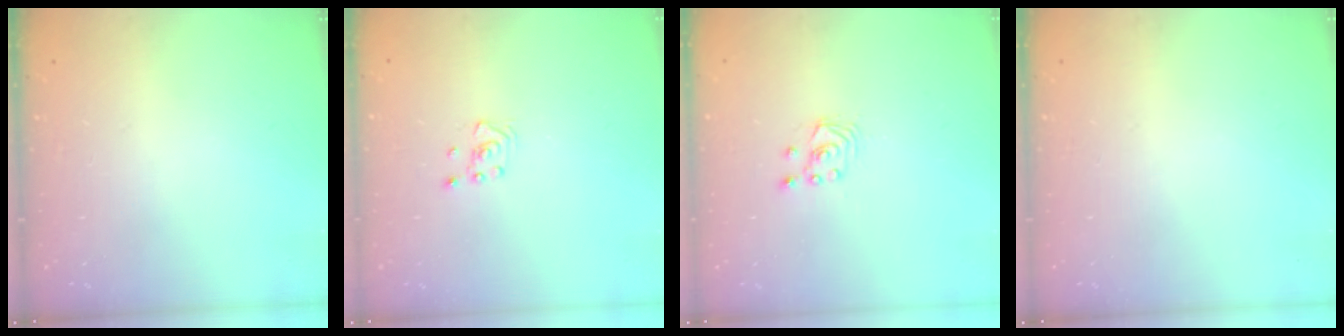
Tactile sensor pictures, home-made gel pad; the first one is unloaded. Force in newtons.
{"total": 2.6, "press": 2.4, "slide": 1.0}
{"total": 2.1, "press": 2.1, "slide": 0.3}
{"total": 0.0}